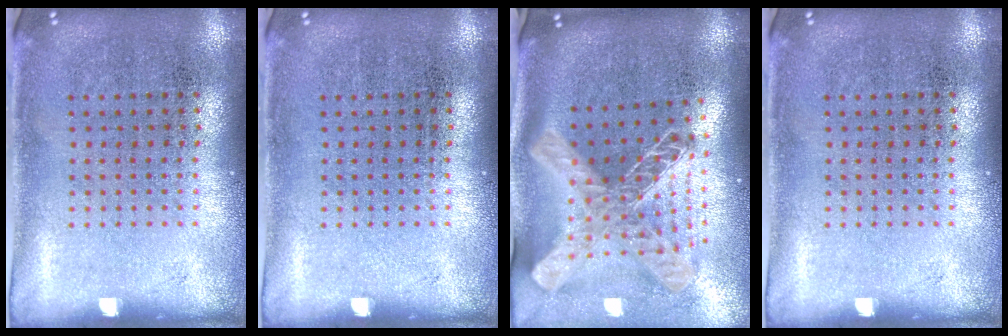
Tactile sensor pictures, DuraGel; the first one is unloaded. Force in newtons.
{"total": 0.0}
{"total": 2.7, "press": 1.9, "slide": 1.9}
{"total": 0.0}